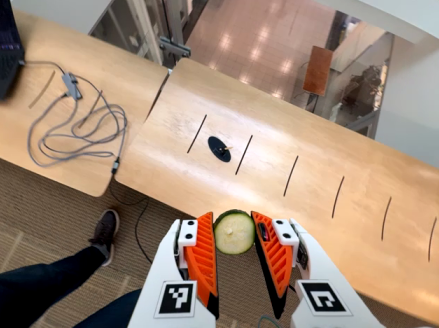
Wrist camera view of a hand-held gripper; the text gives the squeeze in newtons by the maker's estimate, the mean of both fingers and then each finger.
{"total": 8.9, "left": 8.9, "right": 8.9}